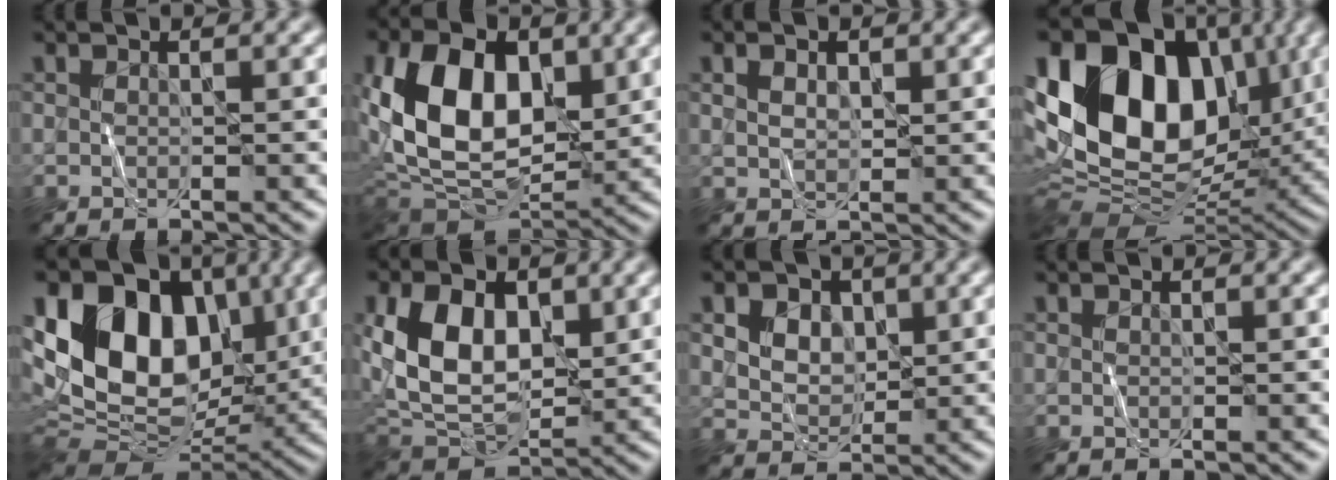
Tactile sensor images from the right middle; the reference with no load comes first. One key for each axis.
{"total": 12.6, "fx": 1.9, "fy": 8.5, "fz": 9.0, "tx": -0.168, "ty": -0.001, "tz": 0.028}
{"total": 1.9, "fx": 0.9, "fy": 1.2, "fz": 1.2, "tx": -0.020, "ty": 0.004, "tz": 0.015}
{"total": 19.2, "fx": 4.1, "fy": 13.2, "fz": 13.3, "tx": -0.242, "ty": 0.017, "tz": 0.073}
{"total": 16.0, "fx": 4.2, "fy": 10.9, "fz": 11.0, "tx": -0.183, "ty": 0.031, "tz": 0.063}
{"total": 10.6, "fx": 1.9, "fy": 7.0, "fz": 7.7, "tx": -0.166, "ty": -0.003, "tz": 0.030}
{"total": 7.9, "fx": 3.5, "fy": 5.7, "fz": 4.2, "tx": -0.079, "ty": 0.024, "tz": 0.046}
{"total": 0.0}